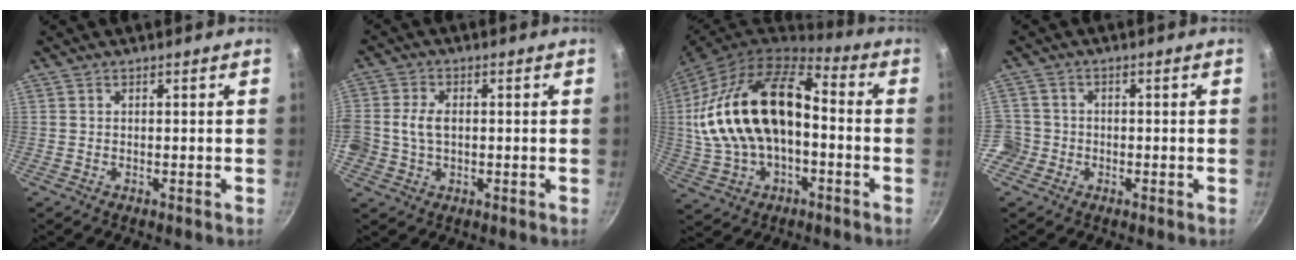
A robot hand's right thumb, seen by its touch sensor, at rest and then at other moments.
{"total": 5.9, "force": [0.0, 4.4, 4.0], "torque": [-0.070, 0.010, -0.005]}
{"total": 22.6, "force": [-0.4, 13.5, 18.1], "torque": [-0.337, 0.041, -0.008]}
{"total": 5.4, "force": [-2.0, 4.9, 1.1], "torque": [-0.012, 0.027, -0.038]}